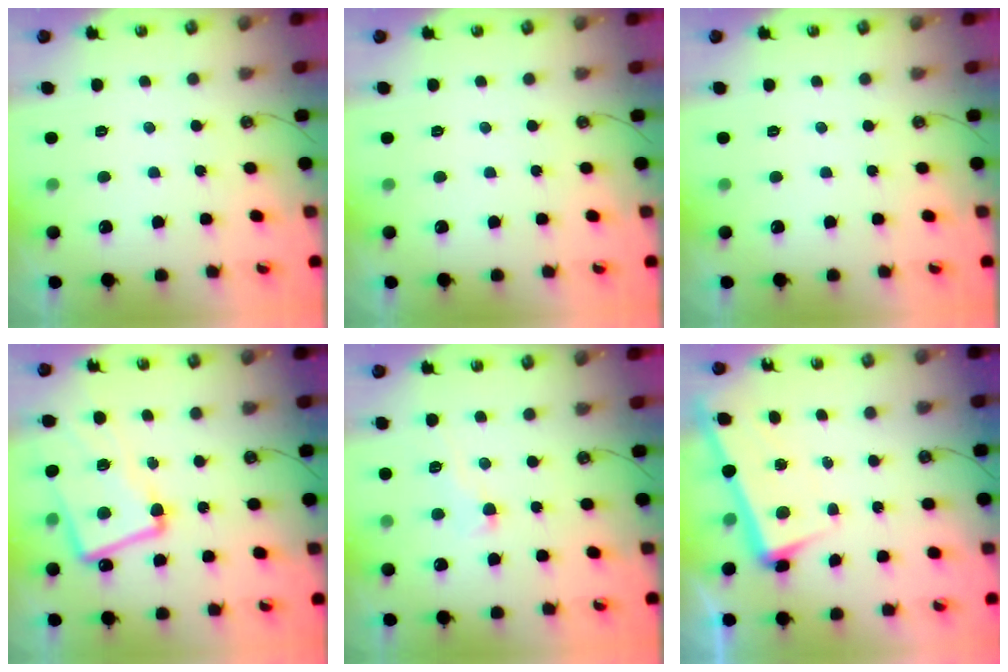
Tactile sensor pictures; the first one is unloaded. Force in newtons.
{"total": 0.0}
{"total": 0.0}
{"total": 8.5, "press": 8.4, "slide": 1.6}
{"total": 1.1, "press": 0.4, "slide": 1.0}
{"total": 3.5, "press": 3.3, "slide": 1.2}